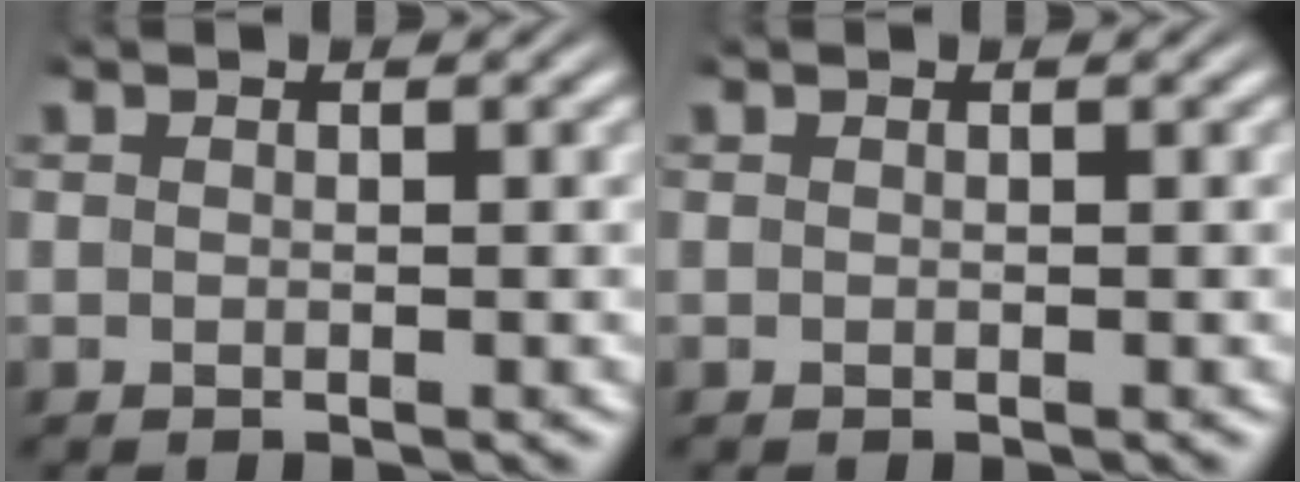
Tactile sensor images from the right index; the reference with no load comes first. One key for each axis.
{"total": 0.0}